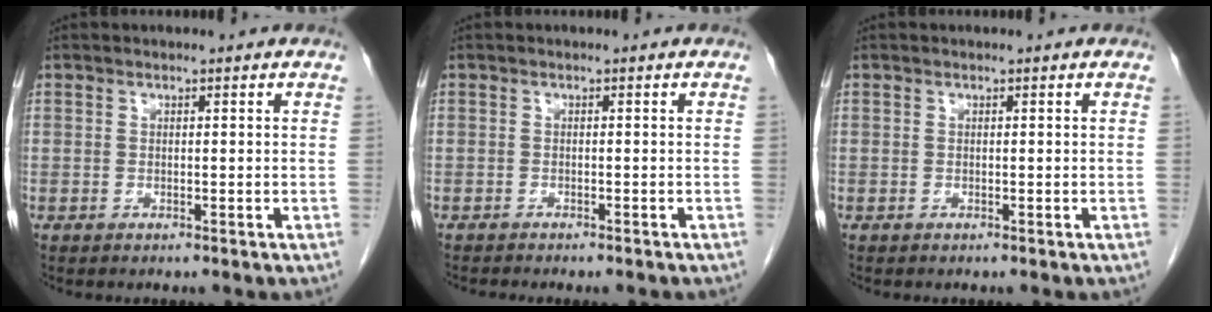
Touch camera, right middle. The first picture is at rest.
{"total": 4.3, "force": [-3.8, 0.5, 1.8], "torque": [-0.019, -0.006, -0.048]}
{"total": 0.0}